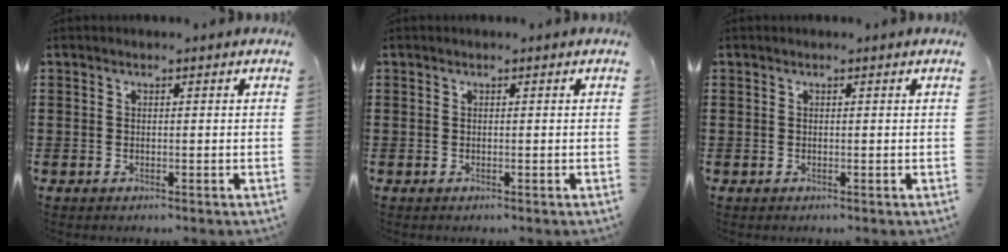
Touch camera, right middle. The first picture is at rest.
{"total": 0.0}
{"total": 0.0}